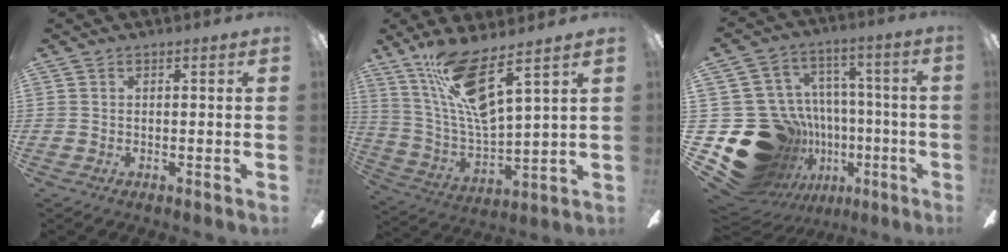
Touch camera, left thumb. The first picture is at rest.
{"total": 15.3, "force": [10.1, 3.0, 11.1], "torque": [-0.235, -0.049, 0.174]}
{"total": 25.8, "force": [-8.0, 21.8, 11.2], "torque": [-0.216, 0.018, -0.048]}